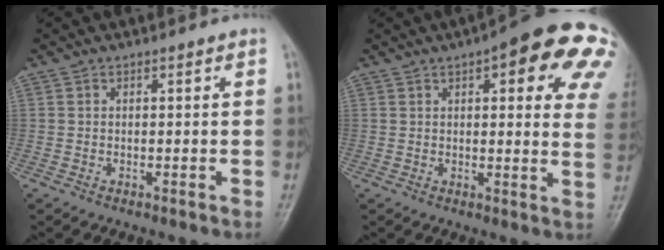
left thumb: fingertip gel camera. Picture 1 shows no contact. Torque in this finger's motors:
{"motor_torque": [0.97, 0.67, 1.85, -0.92, 0.22]}